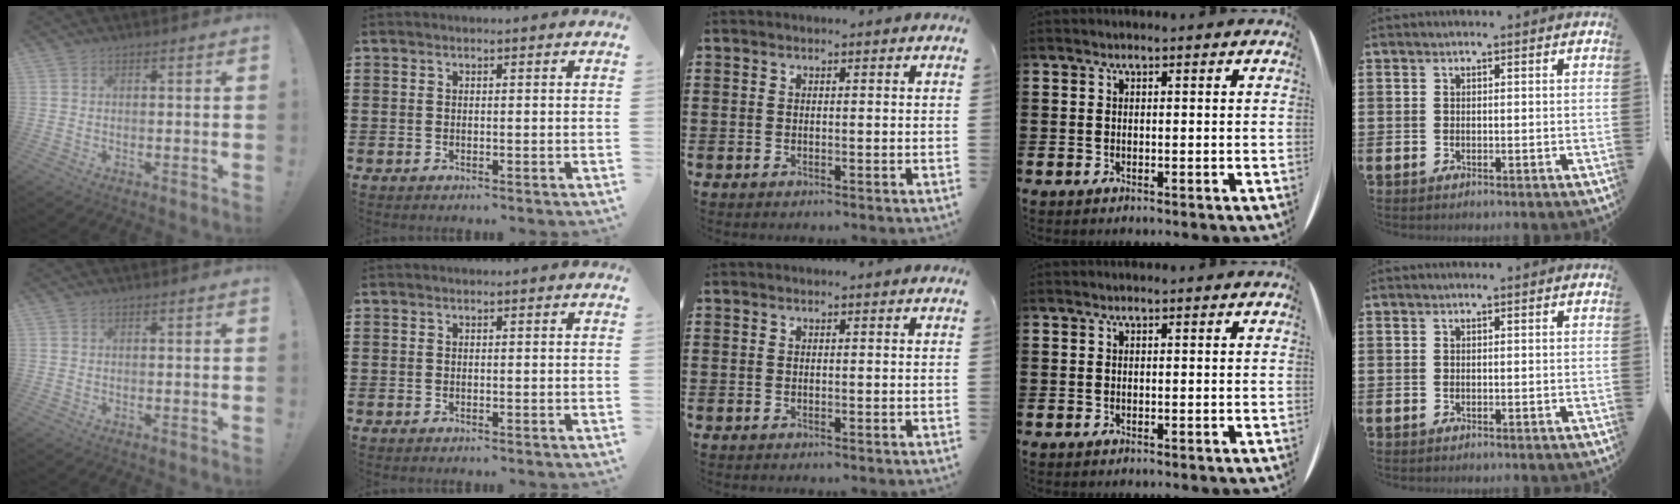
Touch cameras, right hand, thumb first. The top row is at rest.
{}